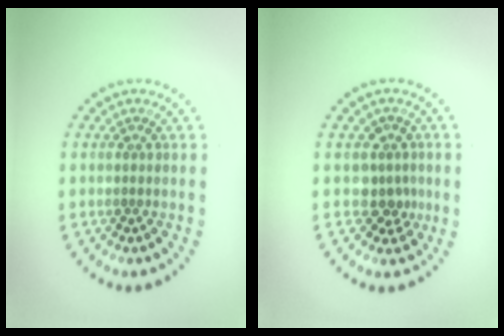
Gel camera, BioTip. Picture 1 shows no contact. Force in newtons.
{"total": 2.3, "press": 1.8, "slide": 1.6}